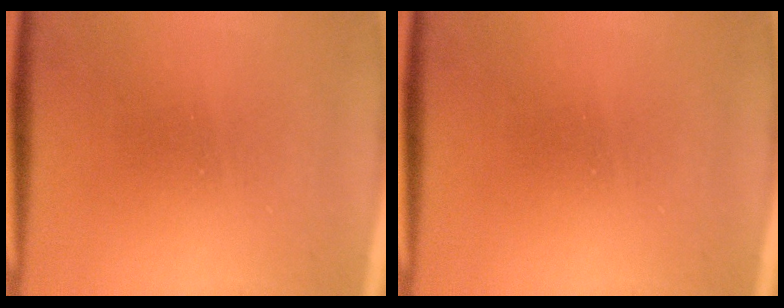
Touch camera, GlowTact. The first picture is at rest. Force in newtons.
{"total": 0.0}